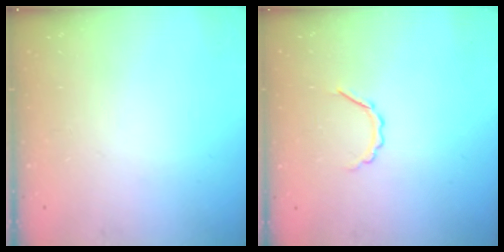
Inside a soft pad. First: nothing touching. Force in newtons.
{"total": 3.6, "press": 3.5, "slide": 0.7}